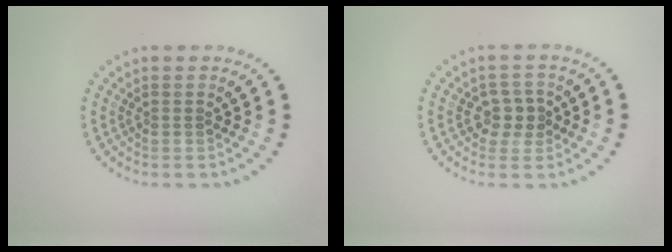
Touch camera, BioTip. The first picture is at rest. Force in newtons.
{"total": 2.4, "press": 2.2, "slide": 0.8}